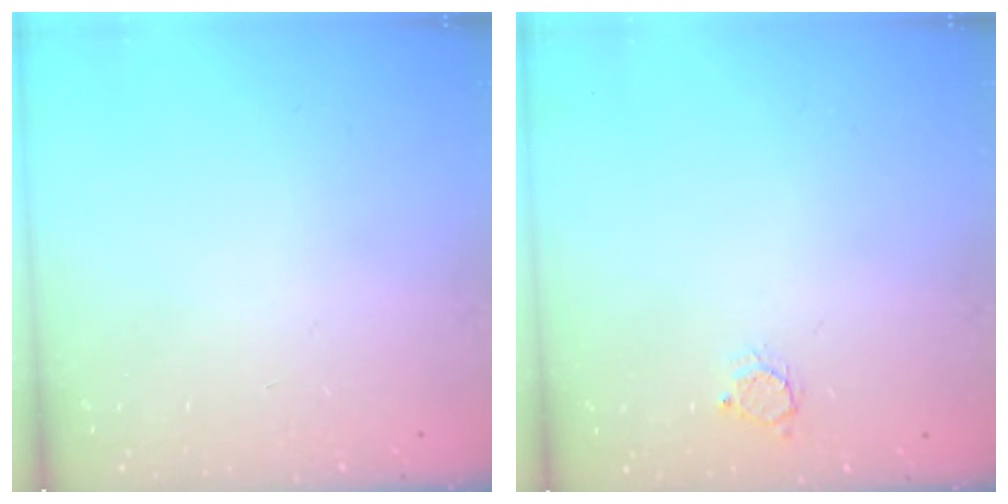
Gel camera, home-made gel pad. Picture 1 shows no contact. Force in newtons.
{"total": 2.6, "press": 2.6, "slide": 0.2}